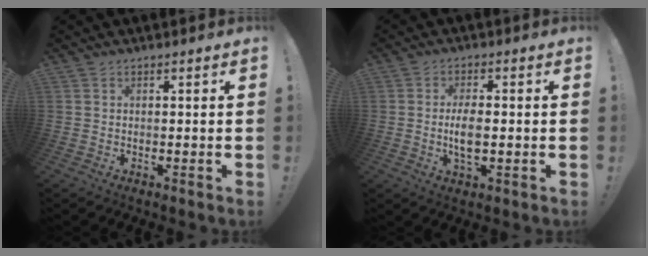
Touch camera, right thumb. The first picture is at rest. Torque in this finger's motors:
{"motor_torque": [1.13, 1.61, 1.00, -0.35, 0.40]}